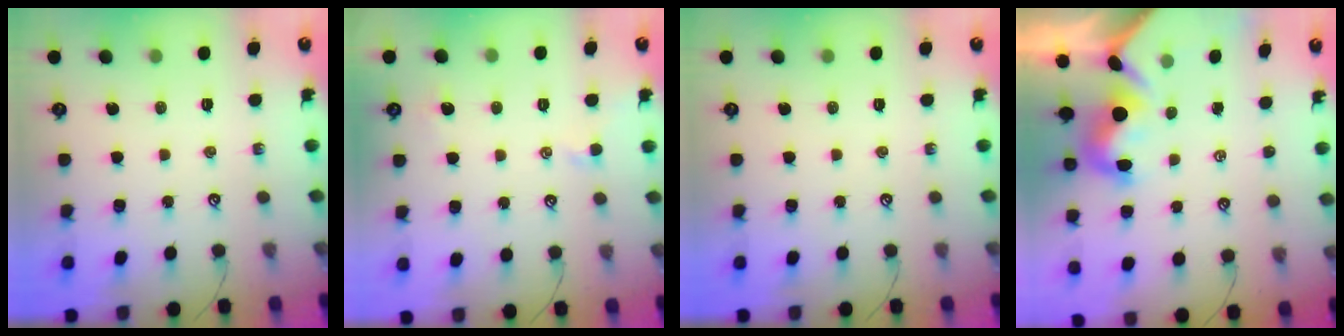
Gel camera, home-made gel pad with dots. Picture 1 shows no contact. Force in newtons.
{"total": 0.6, "press": 0.4, "slide": 0.5}
{"total": 0.0}
{"total": 3.5, "press": 3.4, "slide": 0.9}